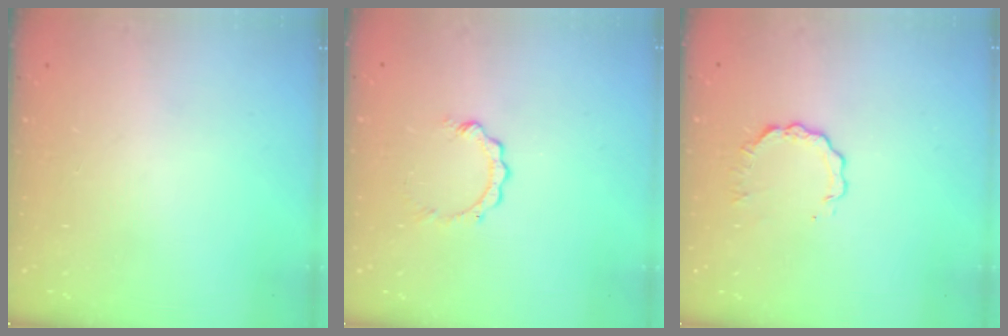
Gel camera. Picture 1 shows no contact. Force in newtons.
{"total": 3.3, "press": 3.3, "slide": 0.4}
{"total": 2.9, "press": 2.9, "slide": 0.3}